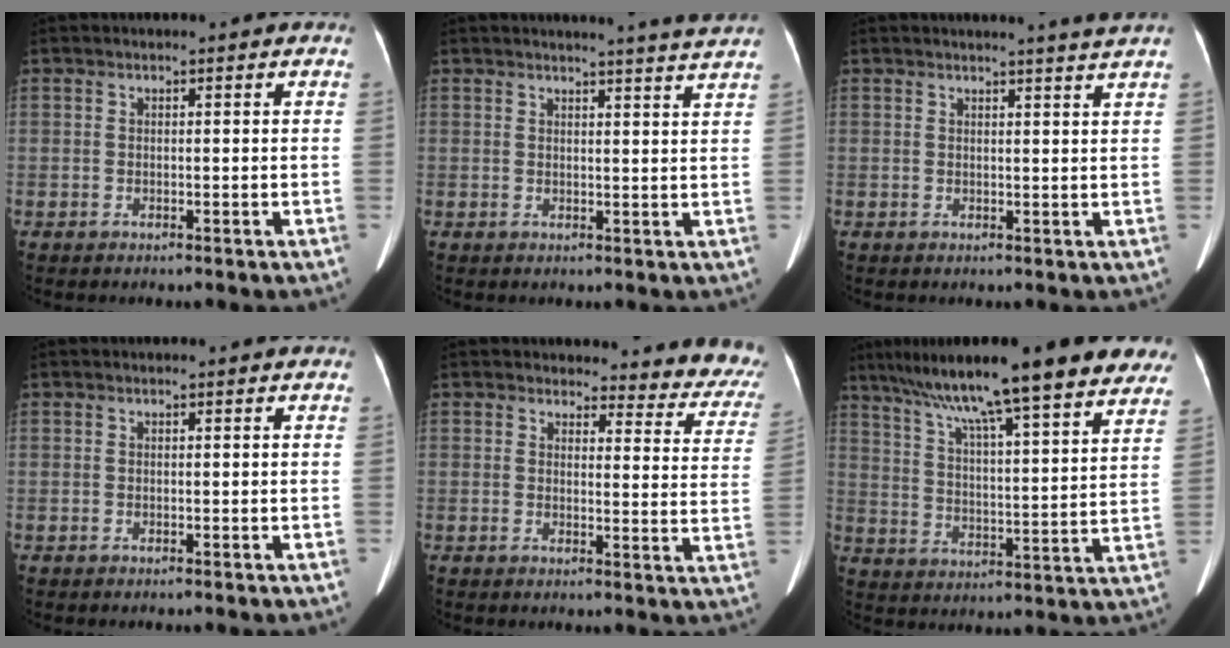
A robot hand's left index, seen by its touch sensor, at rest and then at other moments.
{"total": 6.7, "force": [6.3, -1.5, 1.7], "torque": [-0.027, -0.020, 0.060]}
{"total": 4.1, "force": [3.7, -1.2, 1.3], "torque": [-0.019, -0.008, 0.034]}
{"total": 0.5, "force": [0.5, 0.0, 0.2], "torque": [-0.011, 0.005, 0.005]}
{"total": 13.4, "force": [12.8, 3.8, 1.2], "torque": [0.040, -0.081, 0.096]}
{"total": 25.5, "force": [19.9, 2.6, 15.8], "torque": [-0.255, 0.025, 0.279]}